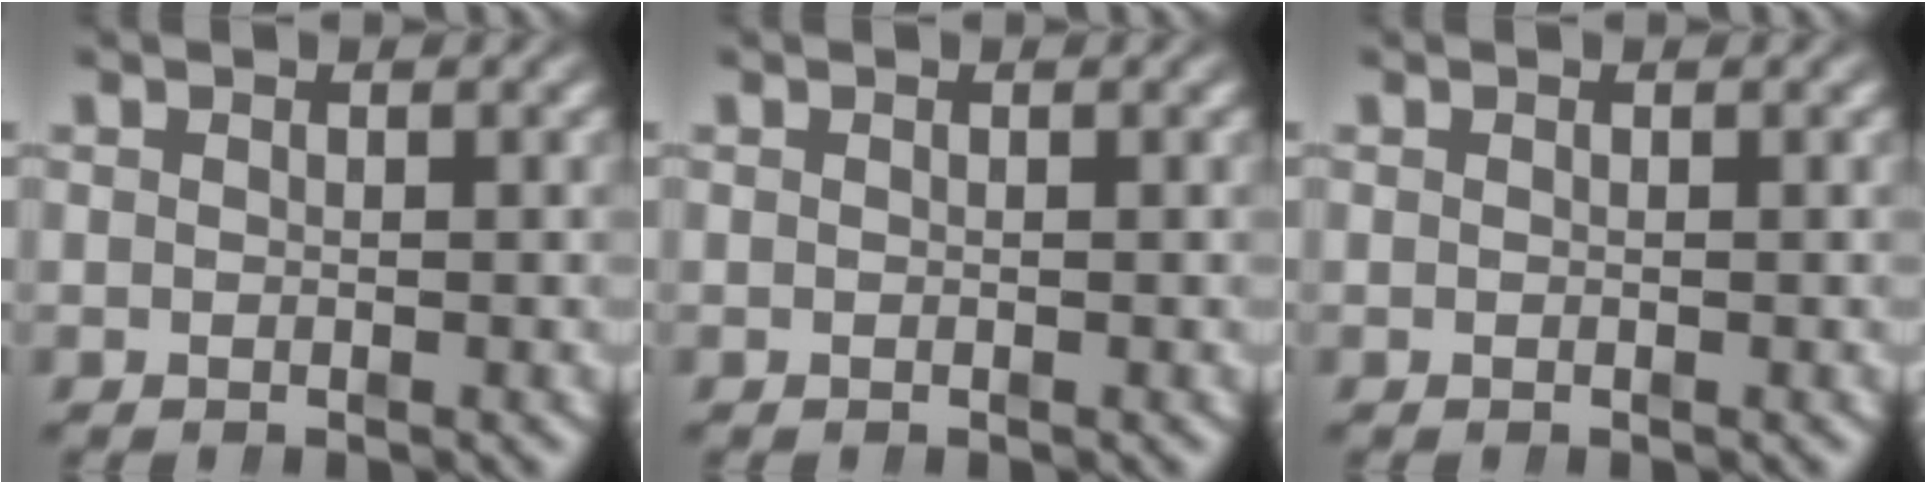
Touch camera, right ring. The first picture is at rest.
{"total": 0.0}
{"total": 0.0}